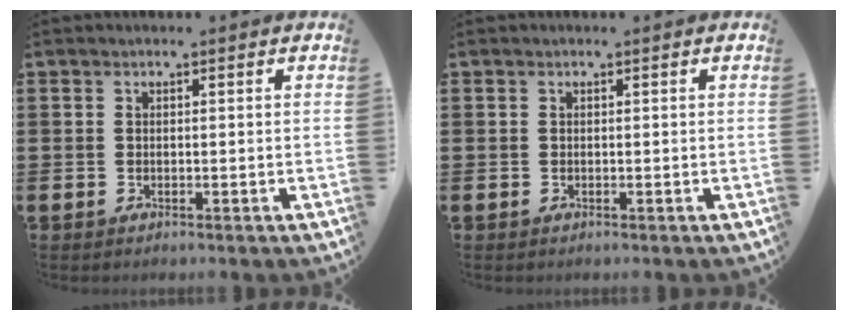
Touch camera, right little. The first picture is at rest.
{"total": 0.0}